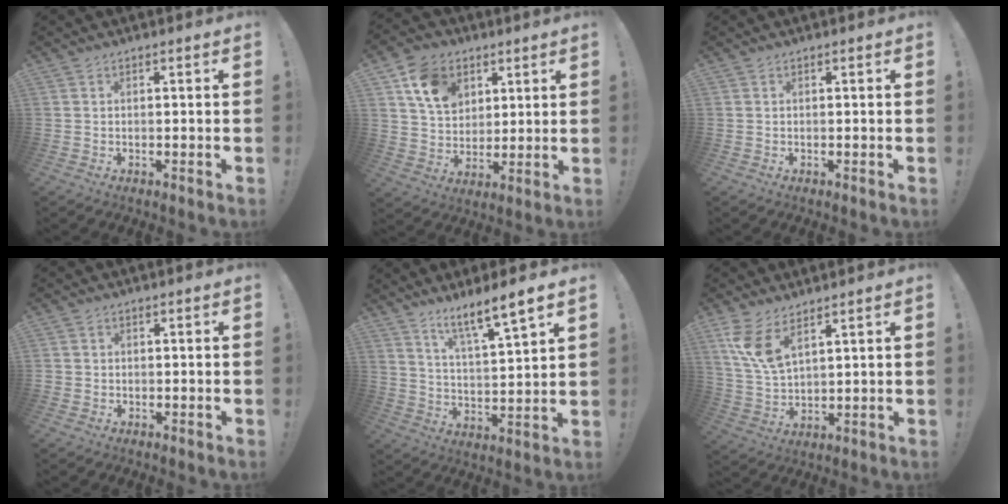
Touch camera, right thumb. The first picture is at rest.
{"total": 13.1, "force": [6.6, 9.7, 5.7], "torque": [-0.097, -0.022, 0.131]}
{"total": 0.0}
{"total": 1.5, "force": [-0.1, 1.5, 0.2], "torque": [-0.002, 0.006, -0.002]}
{"total": 9.6, "force": [7.4, 0.2, 6.2], "torque": [-0.103, -0.054, 0.118]}
{"total": 9.6, "force": [6.0, 3.9, 6.5], "torque": [-0.137, -0.031, 0.112]}